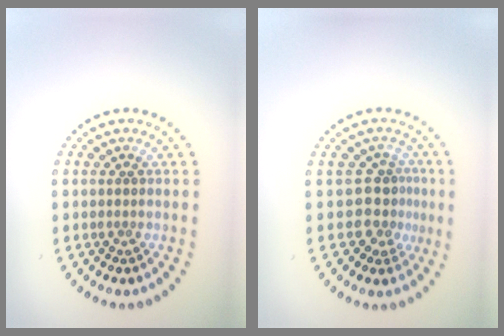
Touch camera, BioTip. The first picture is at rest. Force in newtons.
{"total": 2.9, "press": 2.1, "slide": 2.0}